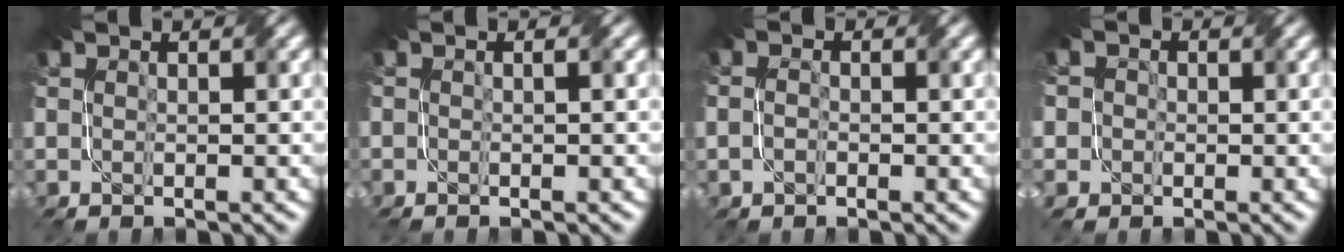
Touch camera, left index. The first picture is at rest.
{"total": 0.7, "force": [-0.3, 0.1, 0.6], "torque": [-0.011, -0.006, -0.006]}
{"total": 1.1, "force": [-0.4, 0.9, 0.5], "torque": [-0.013, -0.001, -0.008]}
{"total": 3.8, "force": [0.6, 3.6, 1.2], "torque": [-0.013, 0.019, -0.024]}